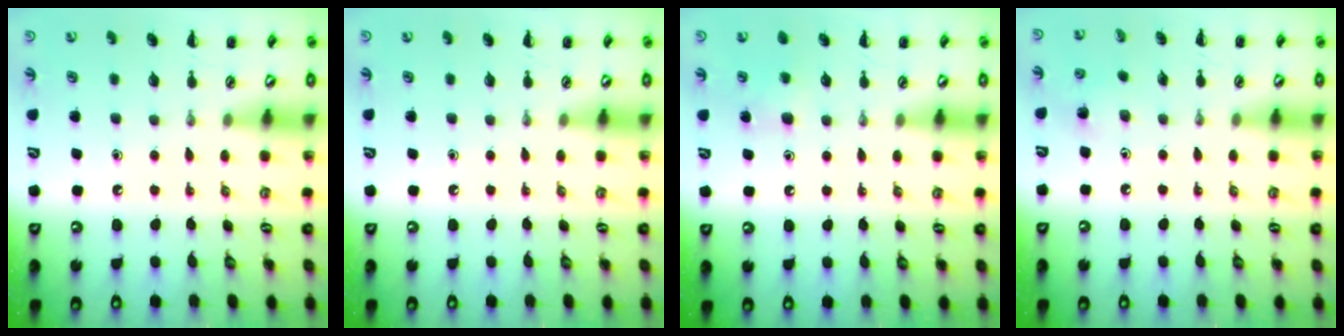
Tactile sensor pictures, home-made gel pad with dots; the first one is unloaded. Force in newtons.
{"total": 0.0}
{"total": 5.5, "press": 5.2, "slide": 1.9}
{"total": 4.0, "press": 3.8, "slide": 1.2}